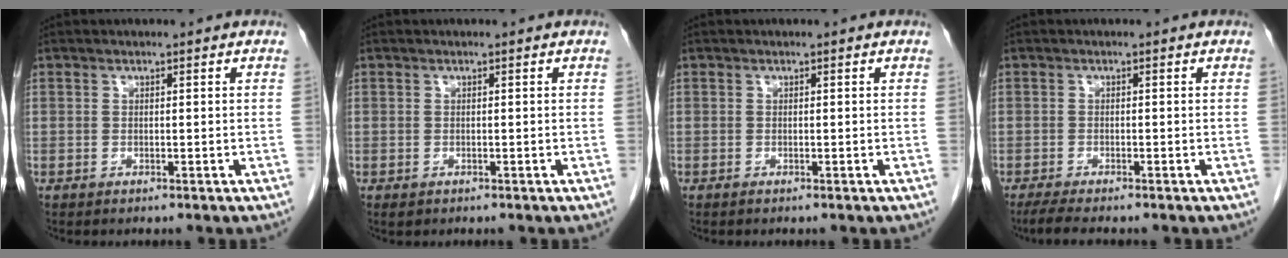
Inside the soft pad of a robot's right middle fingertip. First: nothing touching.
{"total": 0.6, "force": [-0.3, 0.4, 0.2], "torque": [-0.006, 0.002, 0.000]}
{"total": 0.0}
{"total": 3.6, "force": [-2.9, 0.2, 2.0], "torque": [-0.039, -0.009, -0.047]}